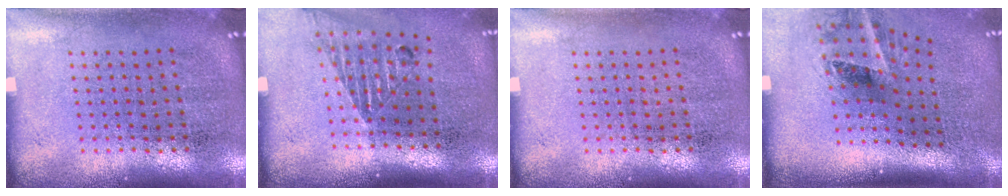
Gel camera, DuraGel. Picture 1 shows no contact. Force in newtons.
{"total": 1.2, "press": 1.0, "slide": 0.6}
{"total": 0.0}
{"total": 1.9, "press": 1.2, "slide": 1.4}